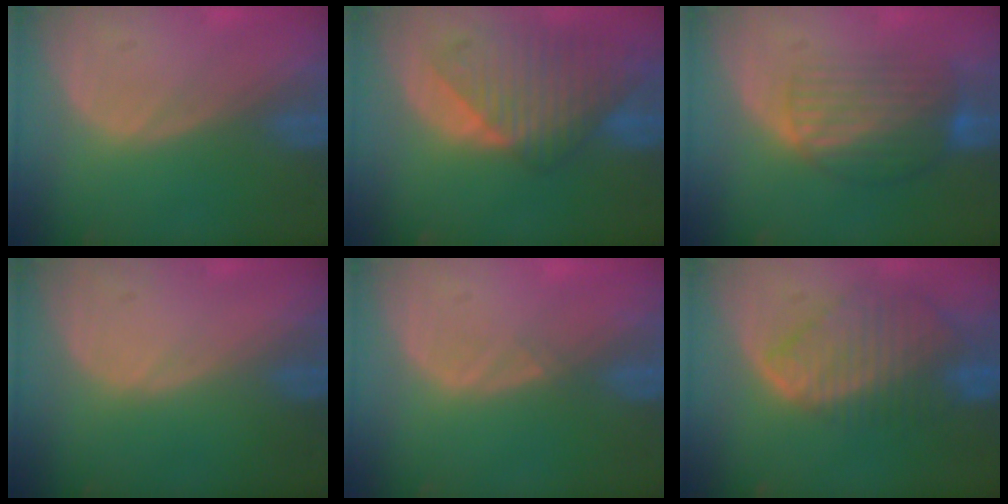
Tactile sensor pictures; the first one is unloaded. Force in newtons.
{"total": 9.6, "press": 8.5, "slide": 4.5}
{"total": 7.4, "press": 6.8, "slide": 2.9}
{"total": 0.0}
{"total": 0.7, "press": 0.5, "slide": 0.4}
{"total": 8.9, "press": 7.7, "slide": 4.5}